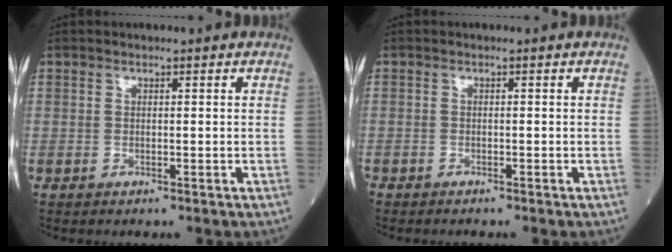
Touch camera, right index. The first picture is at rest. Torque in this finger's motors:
{"motor_torque": [0.79, -1.29, 0.09, 0.02]}